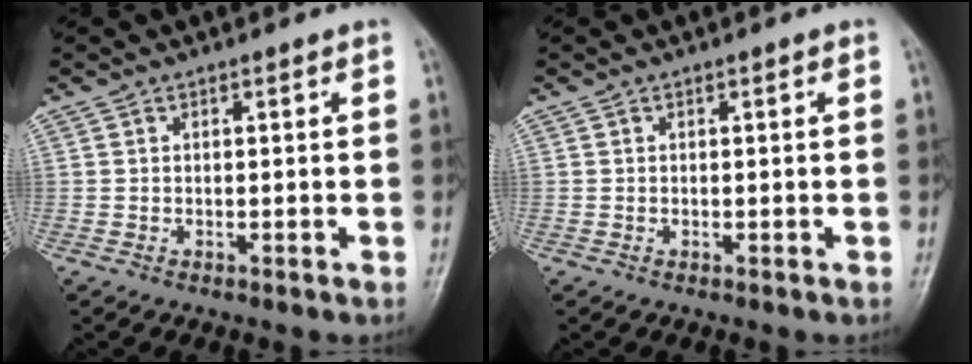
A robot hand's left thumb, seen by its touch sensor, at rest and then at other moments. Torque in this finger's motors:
{"motor_torque": [-0.04, 0.04, -0.02, 0.08, 0.00]}